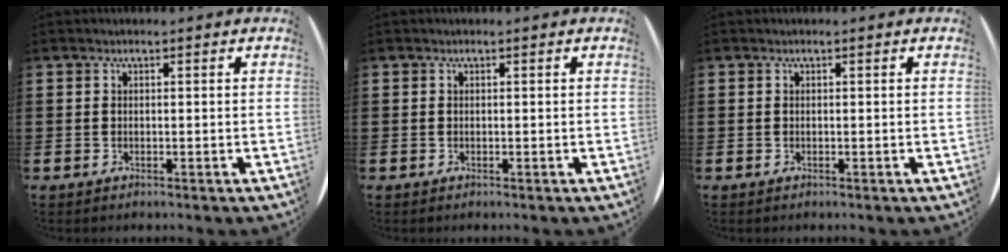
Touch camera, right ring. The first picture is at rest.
{"total": 0.0}
{"total": 0.0}